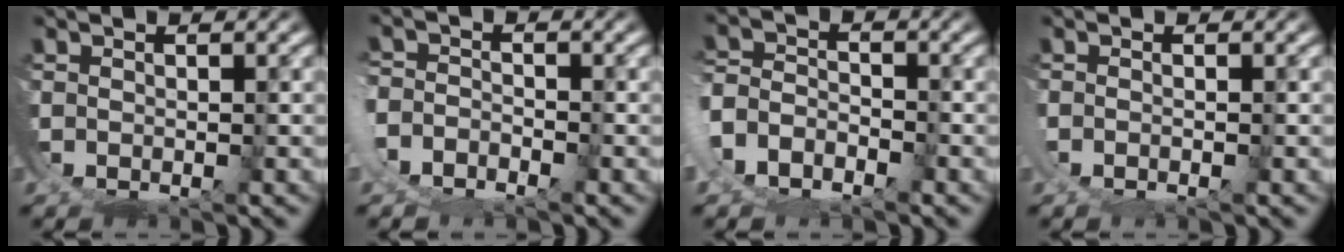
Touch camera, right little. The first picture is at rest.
{"total": 2.9, "force": [-2.1, 2.0, -0.4], "torque": [-0.001, -0.003, -0.042]}
{"total": 4.5, "force": [-1.8, 4.1, 0.2], "torque": [-0.029, -0.010, -0.042]}
{"total": 0.9, "force": [0.1, -0.8, 0.3], "torque": [0.004, 0.001, 0.000]}